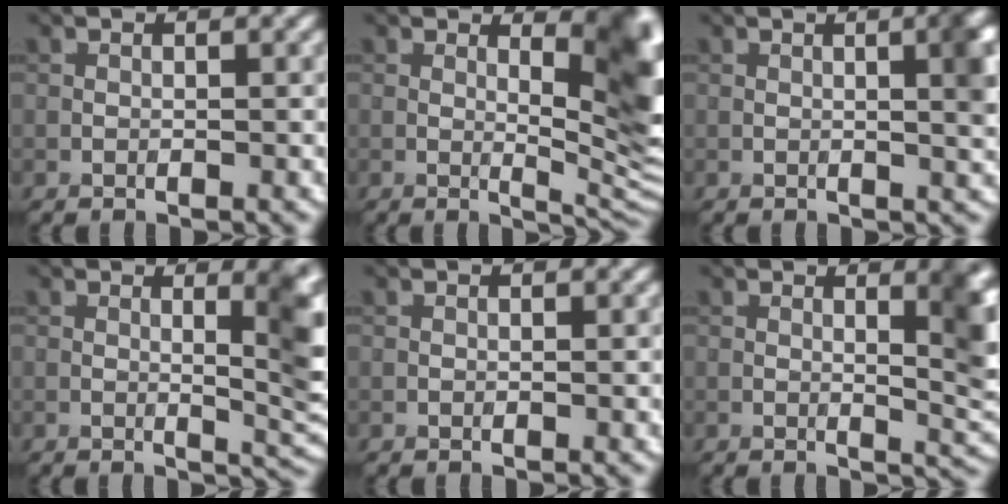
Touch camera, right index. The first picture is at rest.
{"total": 9.5, "force": [2.4, 3.5, 8.5], "torque": [-0.093, -0.008, 0.044]}
{"total": 4.3, "force": [0.5, 1.3, 4.0], "torque": [-0.038, 0.010, 0.007]}
{"total": 5.9, "force": [0.9, 1.6, 5.6], "torque": [-0.053, -0.001, 0.016]}
{"total": 0.0}
{"total": 5.3, "force": [1.1, 1.6, 4.9], "torque": [-0.044, -0.001, 0.018]}